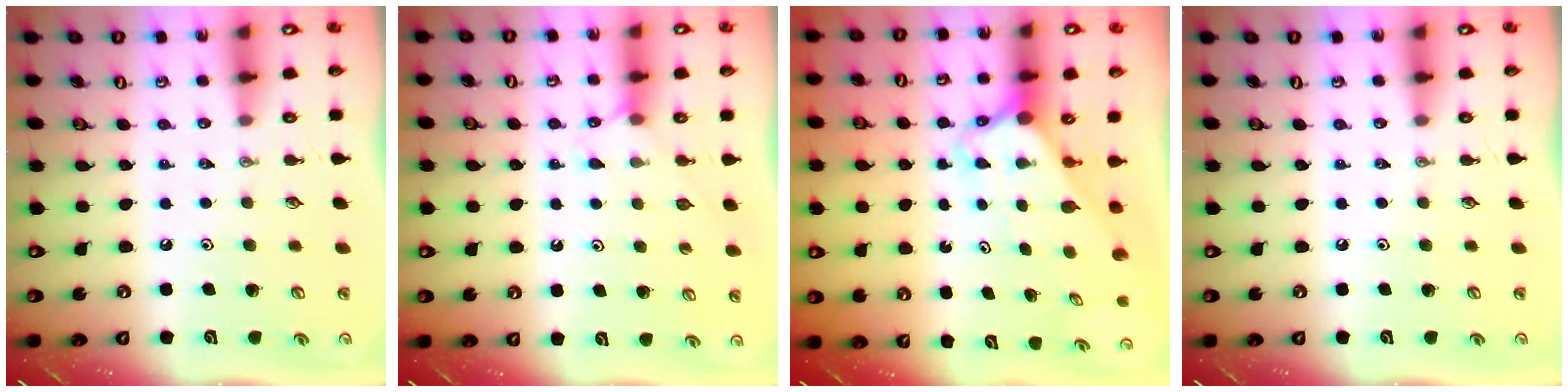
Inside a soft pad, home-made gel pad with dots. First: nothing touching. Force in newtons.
{"total": 4.1, "press": 4.0, "slide": 0.6}
{"total": 3.7, "press": 3.7, "slide": 0.3}
{"total": 0.0}